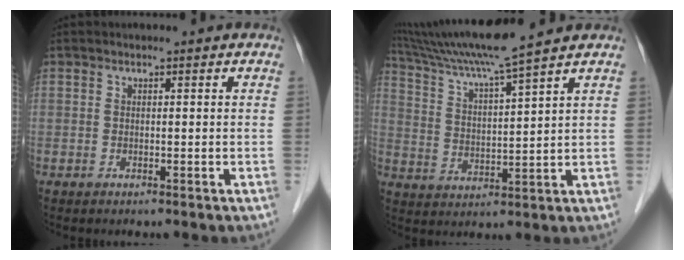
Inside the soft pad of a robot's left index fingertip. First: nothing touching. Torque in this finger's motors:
{"motor_torque": [1.00, -1.13, 0.46, 0.14]}